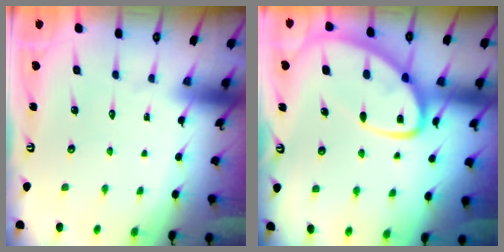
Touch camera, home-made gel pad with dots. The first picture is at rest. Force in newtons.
{"total": 12.3, "press": 12.3, "slide": 0.9}